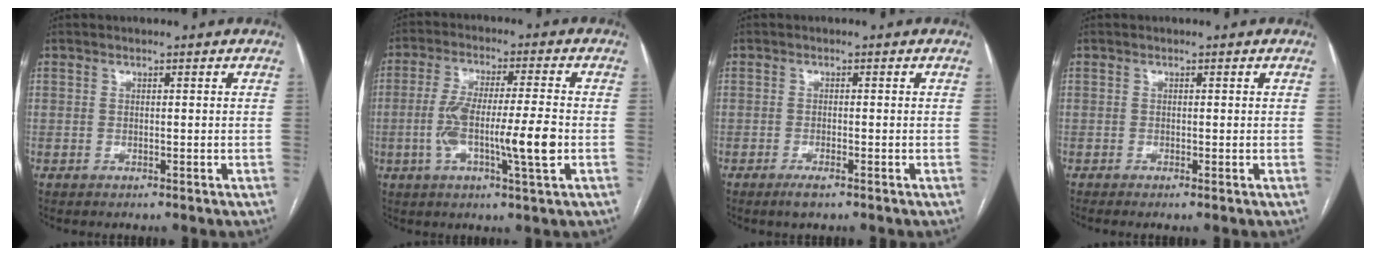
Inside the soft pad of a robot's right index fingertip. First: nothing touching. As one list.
[{"total": 11.3, "force": [-2.4, 0.7, 11.0], "torque": [-0.205, 0.003, -0.045]}, {"total": 2.3, "force": [-1.5, 0.3, 1.7], "torque": [-0.032, -0.003, -0.026]}, {"total": 0.8, "force": [-0.5, -0.1, 0.6], "torque": [-0.014, -0.001, -0.010]}]